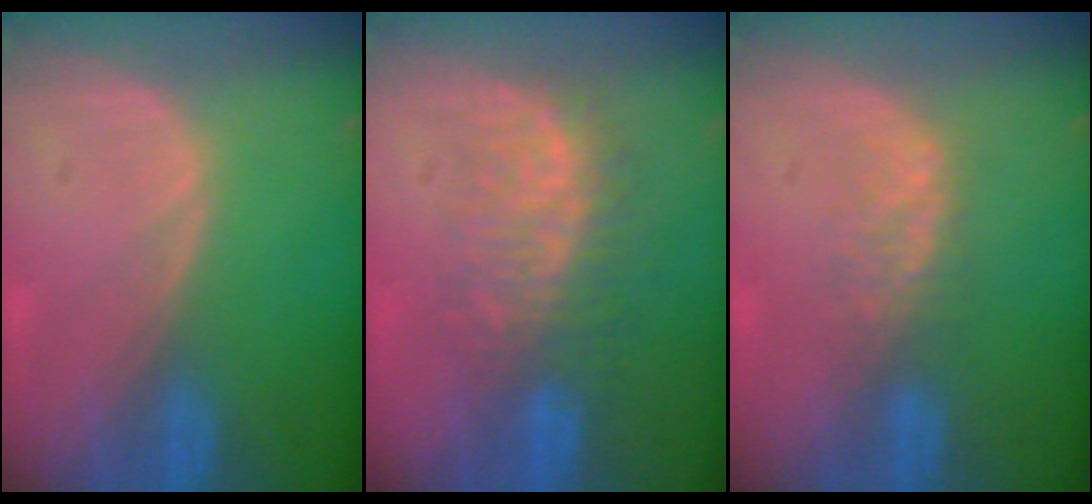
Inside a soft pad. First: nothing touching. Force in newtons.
{"total": 7.6, "press": 7.5, "slide": 1.2}
{"total": 3.2, "press": 3.2, "slide": 0.5}